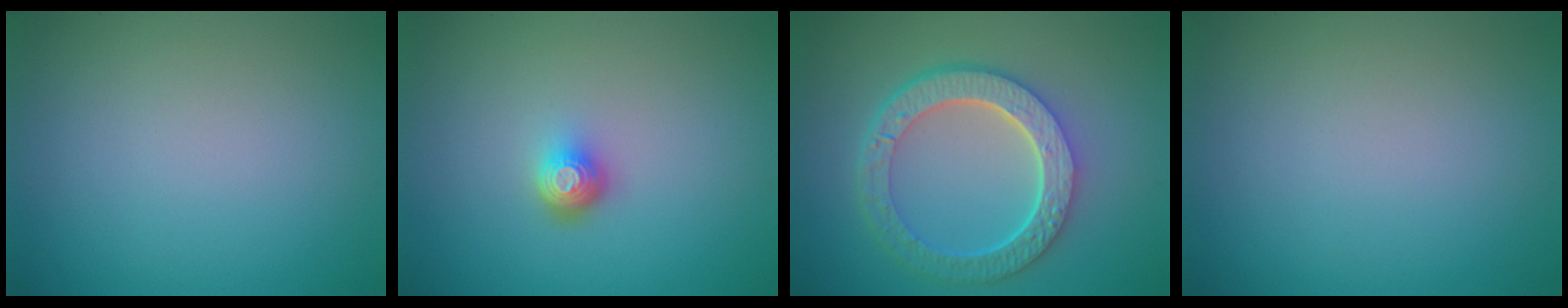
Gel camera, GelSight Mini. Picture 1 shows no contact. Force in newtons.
{"total": 2.0, "press": 1.5, "slide": 1.4}
{"total": 6.5, "press": 5.0, "slide": 4.1}
{"total": 0.0}